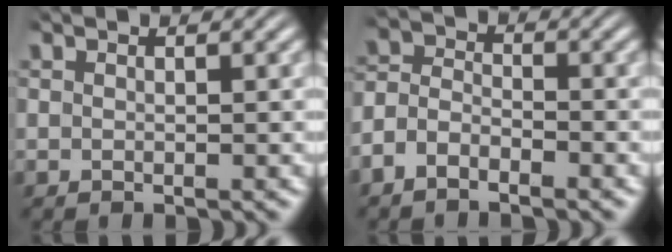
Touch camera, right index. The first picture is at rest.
{"total": 4.1, "force": [-2.3, 3.1, 1.5], "torque": [-0.034, -0.014, -0.044]}